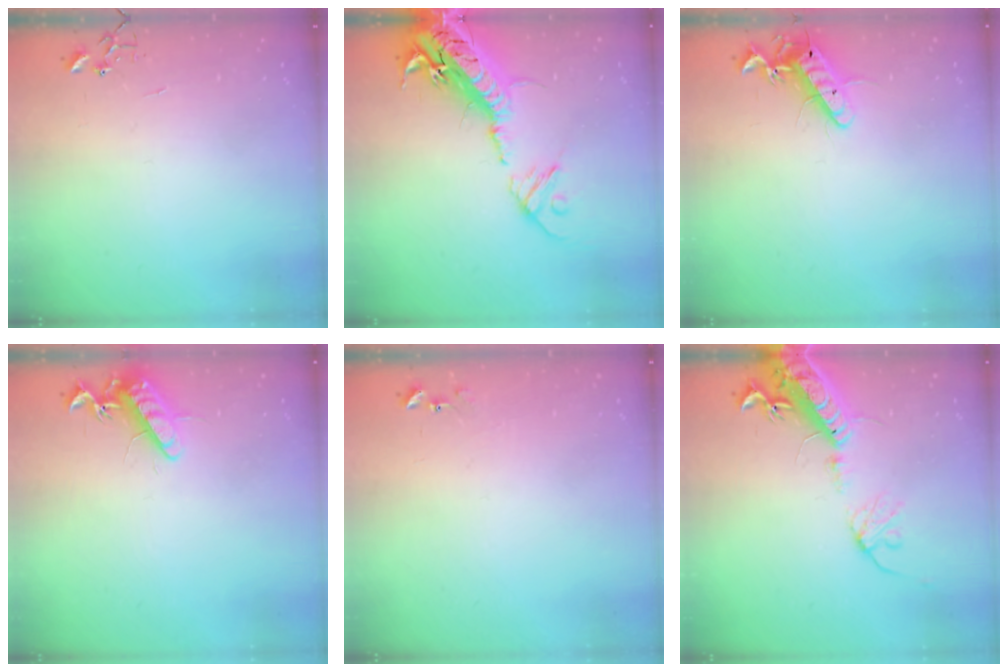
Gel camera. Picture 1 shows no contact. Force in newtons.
{"total": 23.7, "press": 23.1, "slide": 5.3}
{"total": 12.8, "press": 12.8, "slide": 0.6}
{"total": 11.9, "press": 11.8, "slide": 1.3}
{"total": 6.0, "press": 5.9, "slide": 0.6}
{"total": 16.6, "press": 16.2, "slide": 3.8}